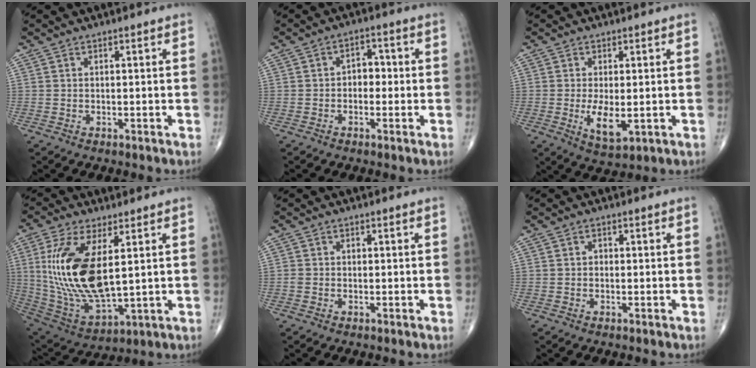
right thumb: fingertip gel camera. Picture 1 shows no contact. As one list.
[{"total": 3.7, "force": [-0.4, 2.6, 2.6], "torque": [-0.014, 0.017, -0.015]}, {"total": 5.7, "force": [-0.7, 2.3, 5.2], "torque": [-0.089, -0.015, -0.006]}, {"total": 19.5, "force": [3.4, 8.5, 17.2], "torque": [-0.354, -0.025, 0.078]}, {"total": 1.2, "force": [-0.1, 1.1, 0.6], "torque": [-0.005, 0.005, -0.002]}, {"total": 1.0, "force": [-0.1, 0.8, 0.5], "torque": [-0.002, 0.004, -0.005]}]